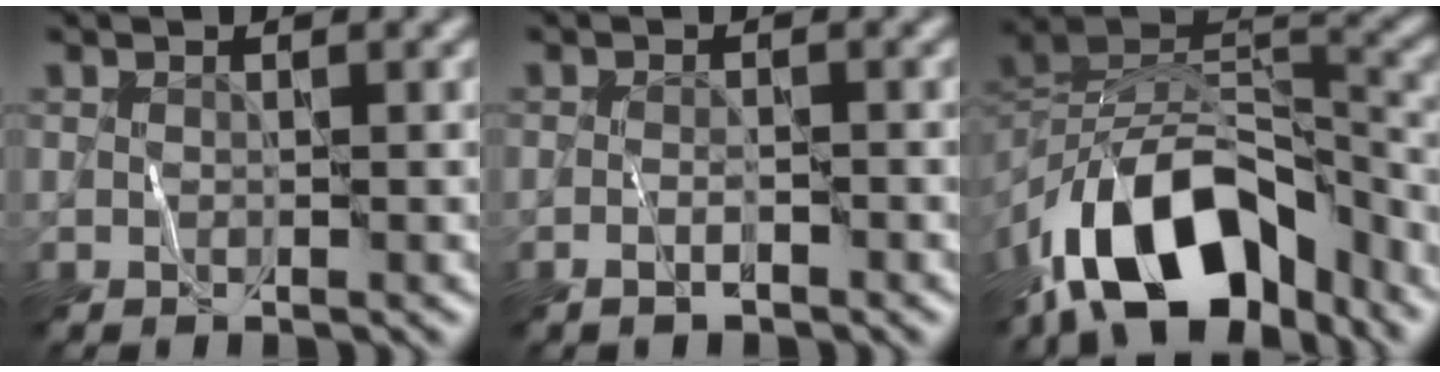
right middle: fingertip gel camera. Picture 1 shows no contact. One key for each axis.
{"total": 1.0, "fx": -0.7, "fy": 0.1, "fz": 0.7, "tx": -0.013, "ty": 0.002, "tz": -0.016}
{"total": 13.3, "fx": -8.3, "fy": 6.2, "fz": 8.3, "tx": -0.149, "ty": 0.019, "tz": -0.154}